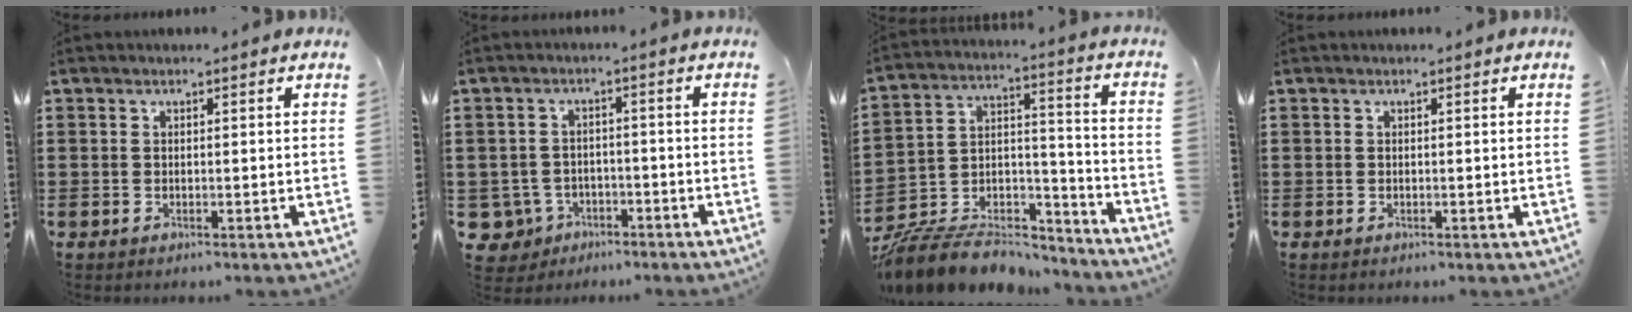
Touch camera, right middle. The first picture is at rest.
{"total": 3.9, "force": [-2.6, 2.7, 1.0], "torque": [-0.055, -0.007, -0.061]}
{"total": 9.4, "force": [-8.6, 3.1, 2.4], "torque": [-0.055, 0.018, -0.171]}
{"total": 0.0}